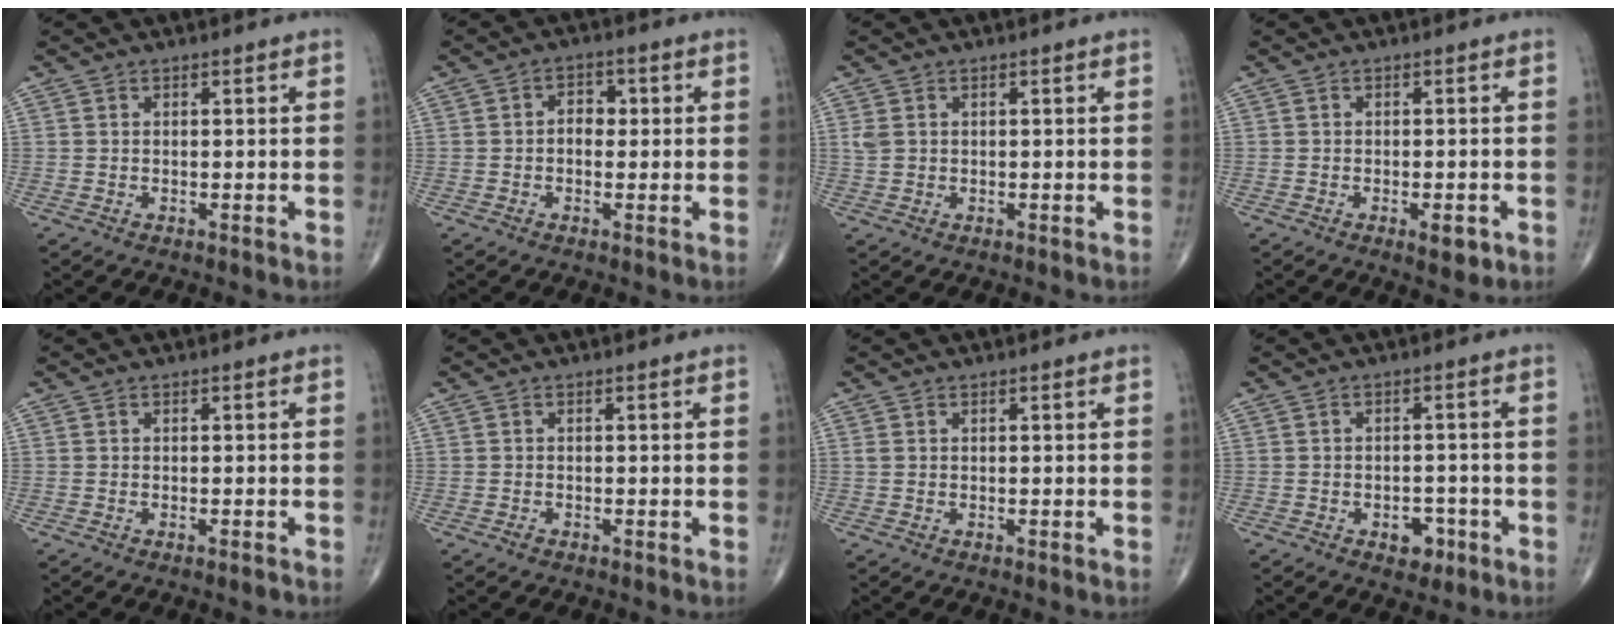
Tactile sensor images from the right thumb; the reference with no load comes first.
{"total": 3.0, "force": [0.0, 2.2, 2.0], "torque": [-0.019, 0.012, -0.005]}
{"total": 1.8, "force": [0.4, 1.4, 1.1], "torque": [-0.028, 0.003, 0.014]}
{"total": 3.3, "force": [-1.5, 1.3, 2.7], "torque": [-0.031, -0.001, -0.017]}
{"total": 0.7, "force": [-0.5, 0.1, 0.5], "torque": [-0.010, -0.002, -0.008]}
{"total": 0.7, "force": [-0.5, 0.4, 0.2], "torque": [-0.003, 0.000, -0.011]}
{"total": 0.7, "force": [0.2, 0.5, 0.5], "torque": [-0.013, 0.006, 0.007]}
{"total": 4.1, "force": [-2.0, 2.8, 2.3], "torque": [-0.006, 0.015, -0.024]}